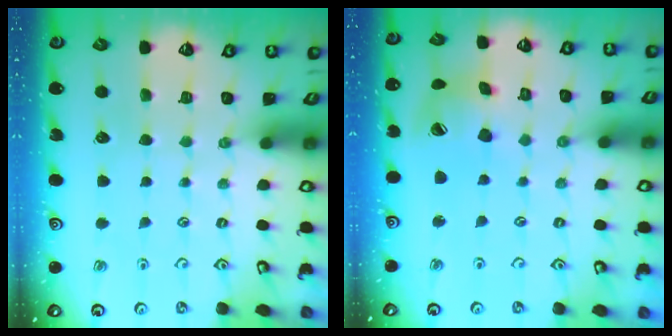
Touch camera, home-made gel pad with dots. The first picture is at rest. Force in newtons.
{"total": 11.5, "press": 11.4, "slide": 1.3}